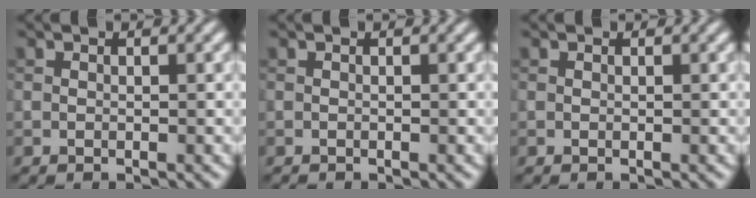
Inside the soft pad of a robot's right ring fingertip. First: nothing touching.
{"total": 0.0}
{"total": 0.0}